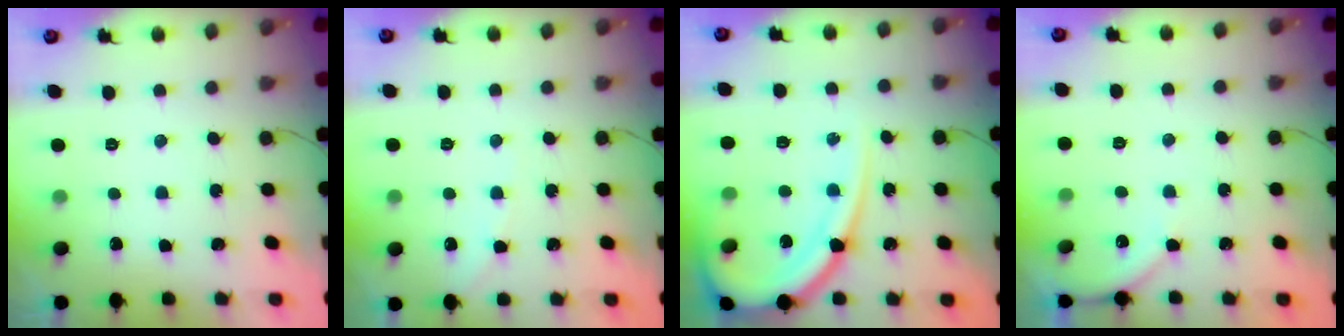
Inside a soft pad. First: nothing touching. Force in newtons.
{"total": 4.4, "press": 4.4, "slide": 0.3}
{"total": 15.8, "press": 15.7, "slide": 1.6}
{"total": 4.1, "press": 4.1, "slide": 0.6}